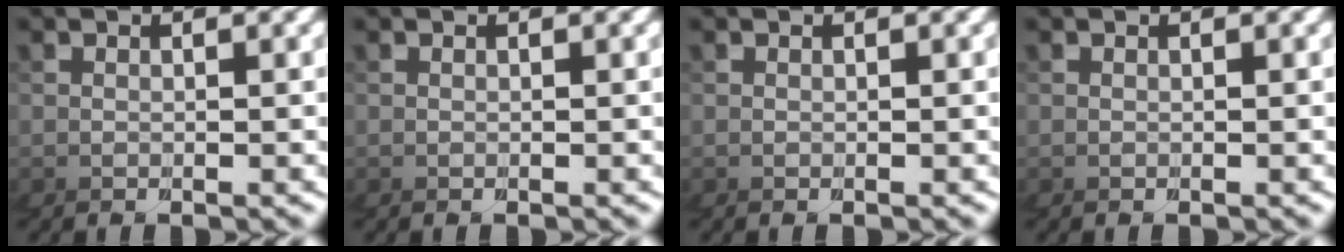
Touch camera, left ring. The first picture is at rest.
{"total": 0.0}
{"total": 0.0}
{"total": 0.0}